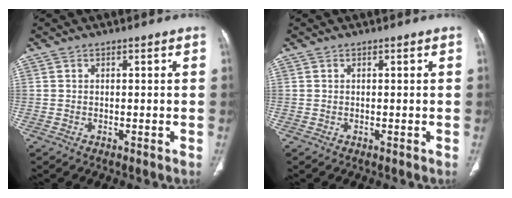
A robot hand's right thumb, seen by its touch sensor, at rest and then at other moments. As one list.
[{"total": 0.0}]